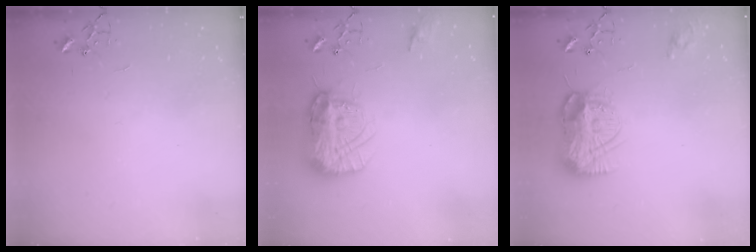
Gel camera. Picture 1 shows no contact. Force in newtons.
{"total": 17.8, "press": 17.8, "slide": 1.7}
{"total": 14.6, "press": 14.6, "slide": 1.5}